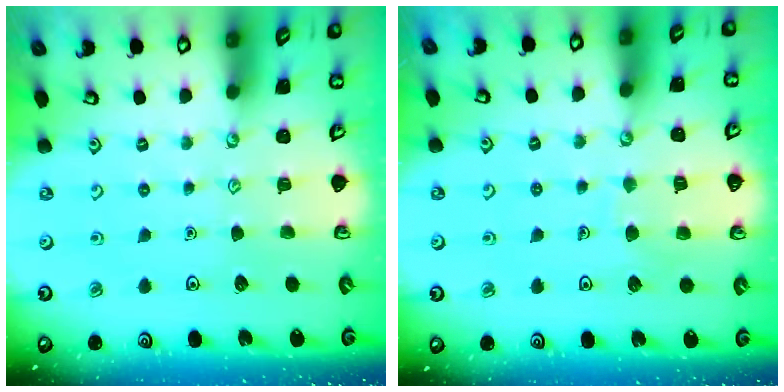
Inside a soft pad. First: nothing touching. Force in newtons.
{"total": 5.6, "press": 5.5, "slide": 0.5}